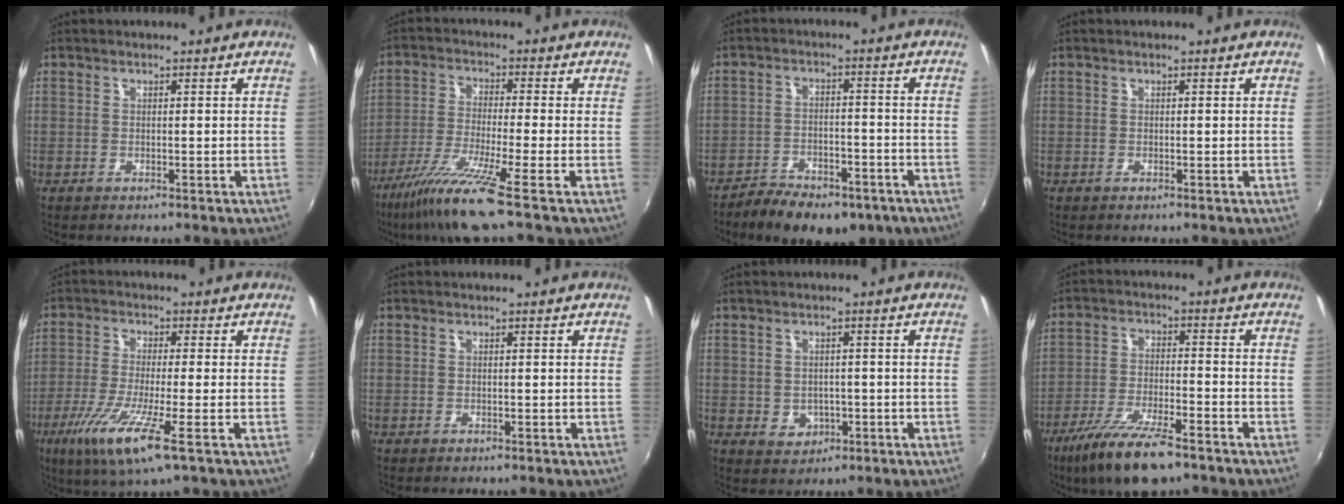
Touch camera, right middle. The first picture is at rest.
{"total": 10.7, "force": [-7.7, -1.6, 7.3], "torque": [-0.158, -0.029, -0.139]}
{"total": 12.4, "force": [-9.0, 5.4, 6.7], "torque": [-0.140, -0.009, -0.130]}
{"total": 0.0}
{"total": 11.1, "force": [-5.2, 0.5, 9.8], "torque": [-0.207, -0.032, -0.098]}
{"total": 0.0}
{"total": 4.2, "force": [-1.0, 3.7, 1.8], "torque": [-0.039, 0.003, -0.003]}
{"total": 13.4, "force": [-9.4, 3.6, 8.8], "torque": [-0.187, -0.029, -0.168]}